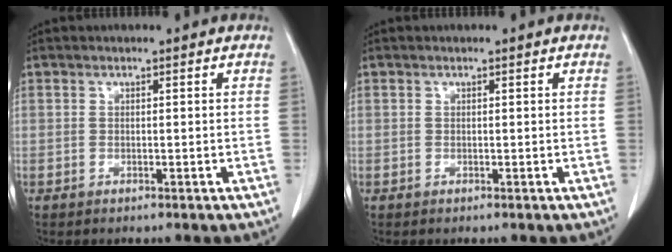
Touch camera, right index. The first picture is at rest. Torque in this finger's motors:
{"motor_torque": [-0.05, 0.04, 0.02, 0.01]}